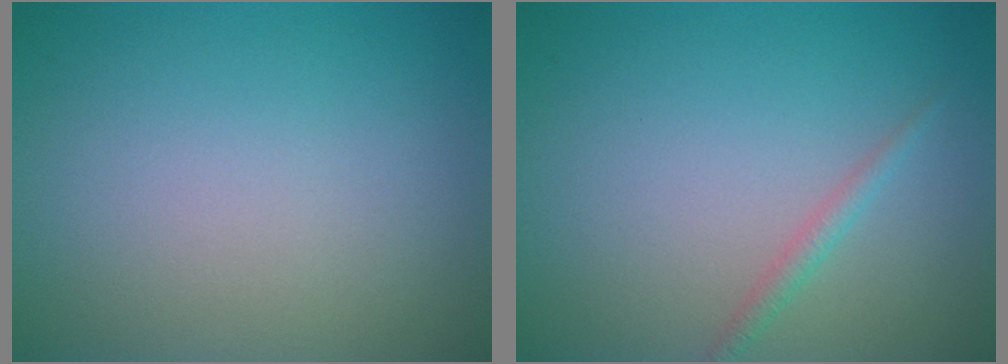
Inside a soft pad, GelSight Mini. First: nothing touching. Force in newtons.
{"total": 1.1, "press": 1.1, "slide": 0.1}